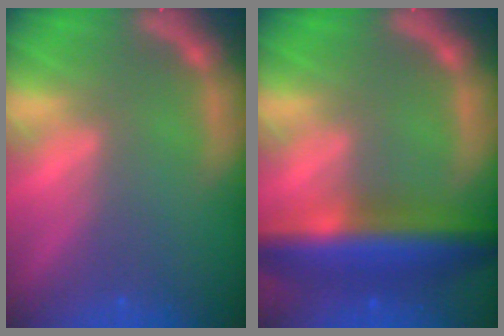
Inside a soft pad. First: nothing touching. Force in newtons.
{"total": 9.0}